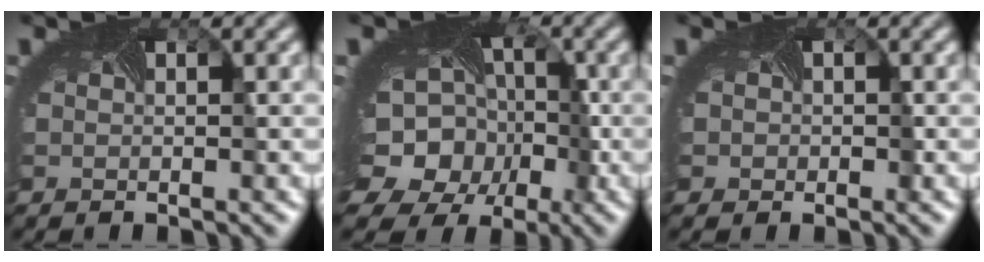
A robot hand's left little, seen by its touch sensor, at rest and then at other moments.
{"total": 13.5, "force": [-3.8, 11.1, 6.8], "torque": [-0.124, -0.038, -0.056]}
{"total": 1.9, "force": [0.0, 1.7, 0.8], "torque": [-0.005, 0.002, 0.001]}